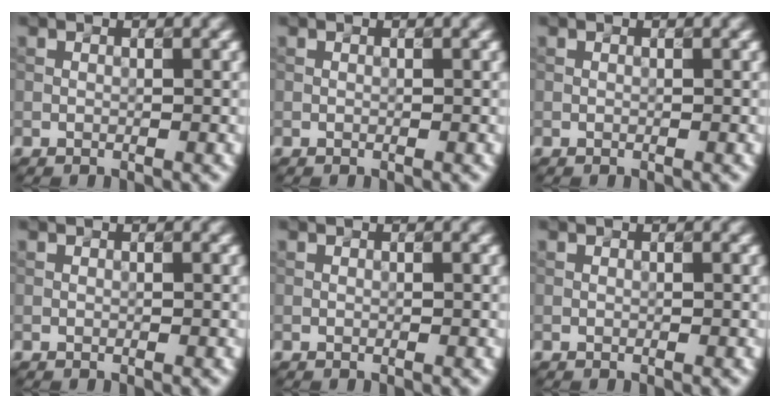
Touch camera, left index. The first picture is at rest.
{"total": 0.0}
{"total": 0.0}
{"total": 0.0}
{"total": 0.0}
{"total": 0.0}